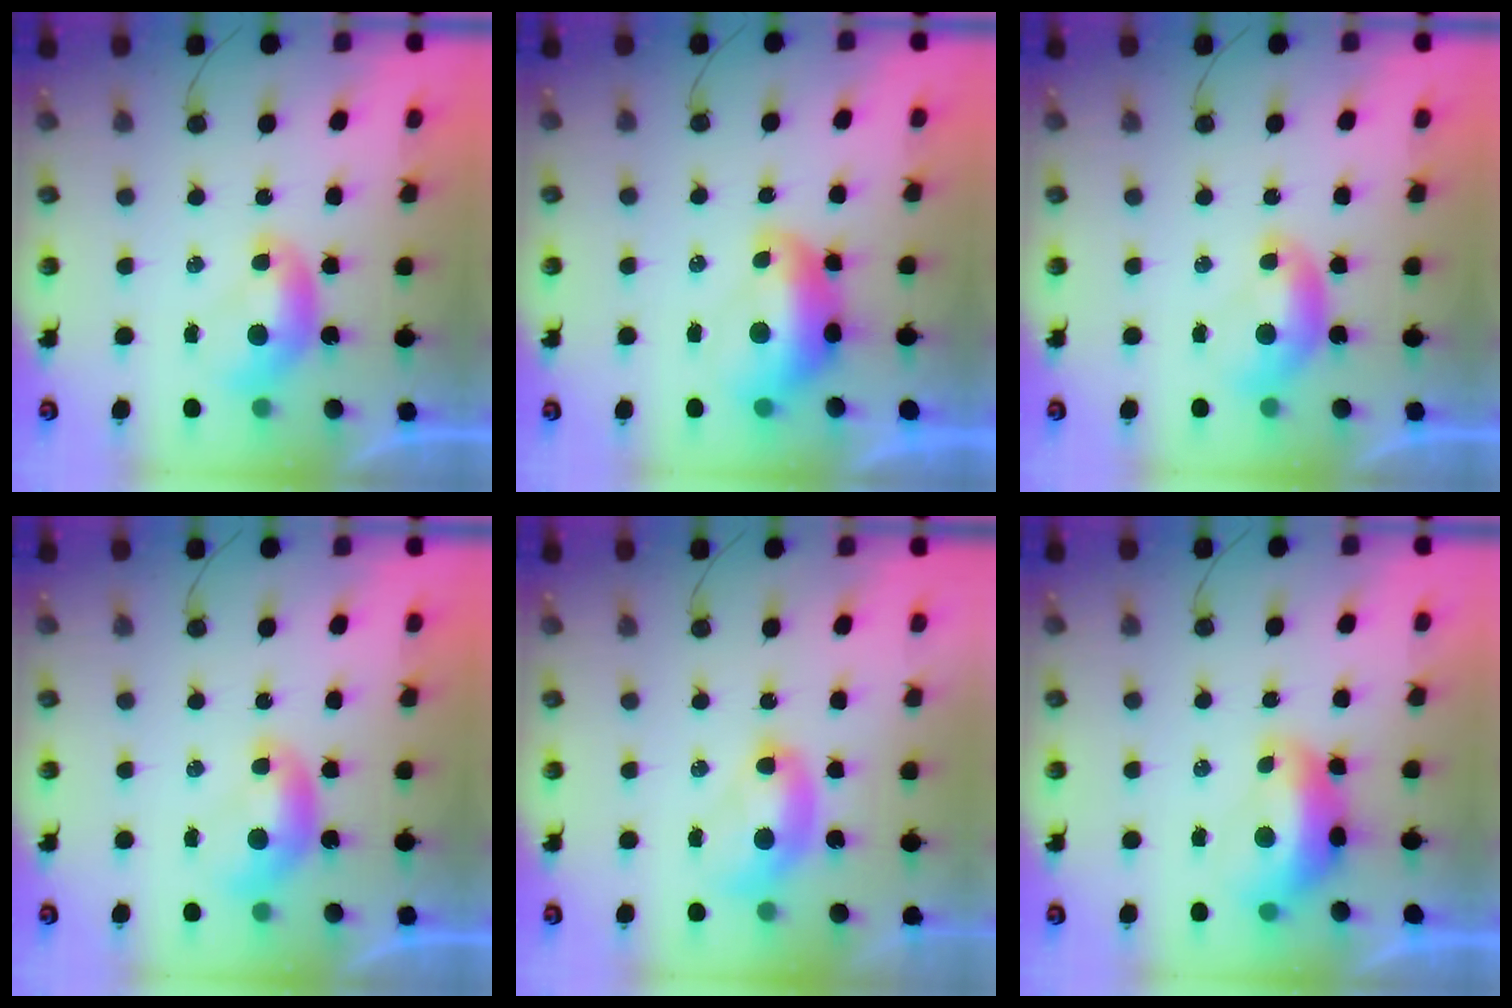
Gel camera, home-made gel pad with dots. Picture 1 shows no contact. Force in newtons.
{"total": 2.9, "press": 2.8, "slide": 0.7}
{"total": 0.0}
{"total": 0.0}
{"total": 2.7, "press": 2.7, "slide": 0.1}
{"total": 3.1, "press": 2.9, "slide": 0.9}